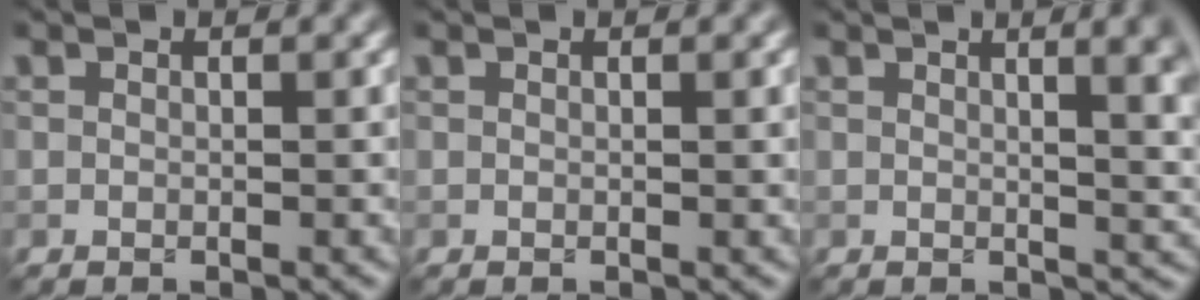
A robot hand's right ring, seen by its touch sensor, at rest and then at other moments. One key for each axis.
{"total": 0.9, "fx": 0.3, "fy": 0.3, "fz": 0.8, "tx": -0.006, "ty": 0.005, "tz": 0.003}
{"total": 9.8, "fx": 2.9, "fy": 4.3, "fz": 8.3, "tx": -0.029, "ty": 0.033, "tz": 0.016}